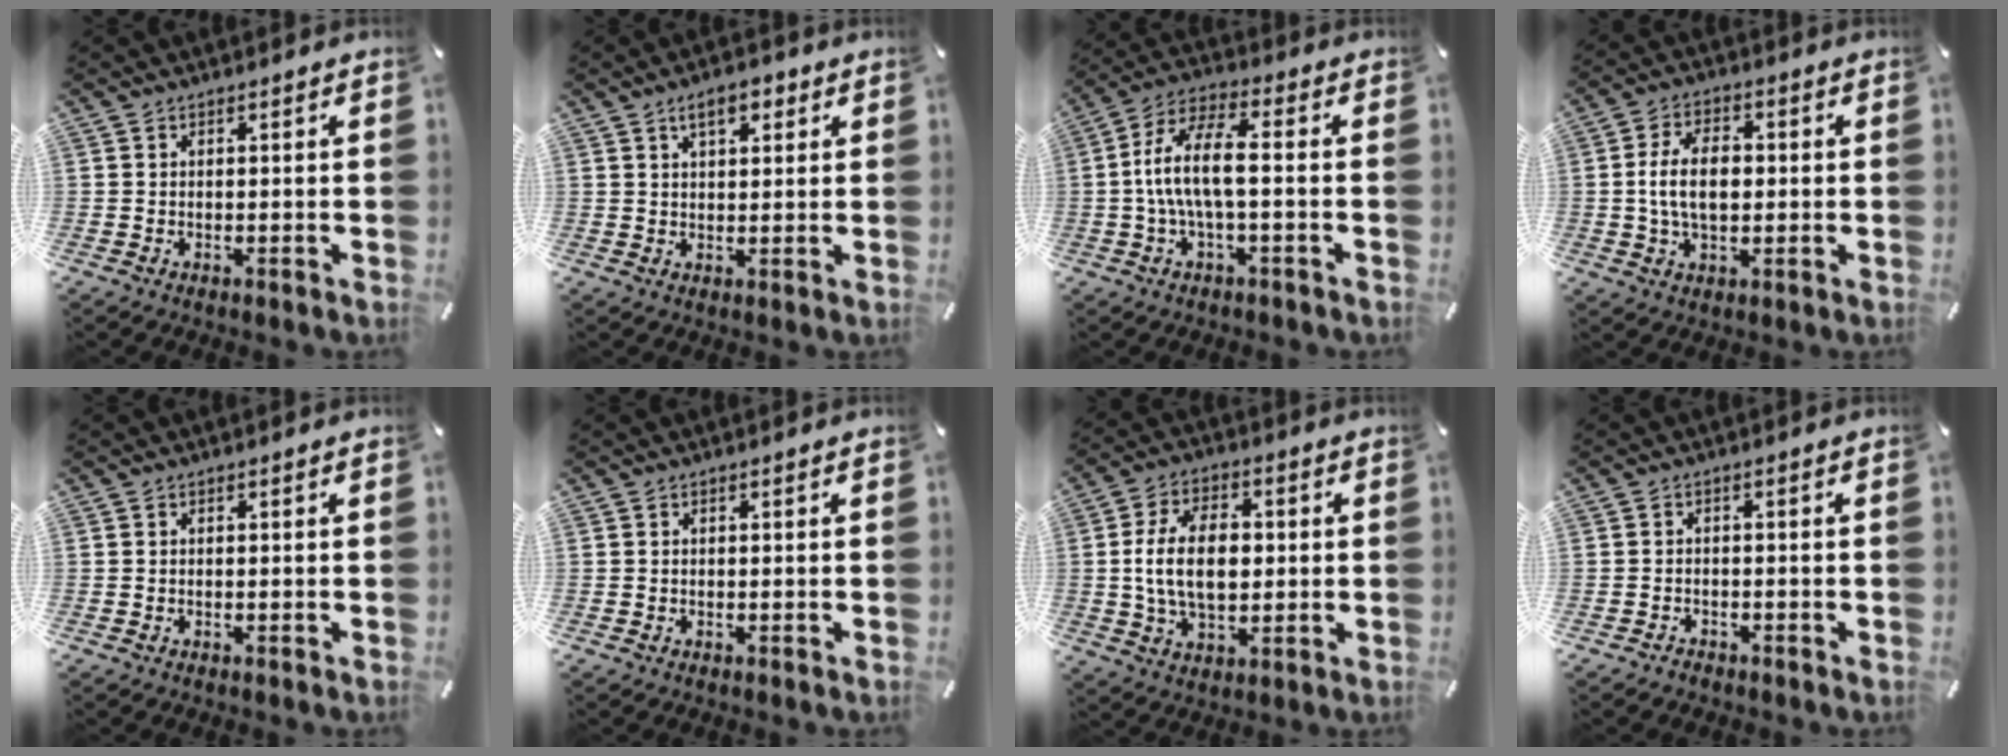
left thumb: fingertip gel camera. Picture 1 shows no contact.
{"total": 5.4, "force": [2.8, 2.7, 3.8], "torque": [-0.057, -0.003, 0.043]}
{"total": 11.6, "force": [-0.9, 4.0, 10.8], "torque": [-0.217, 0.002, -0.020]}
{"total": 9.7, "force": [0.1, 5.9, 7.7], "torque": [-0.151, 0.004, -0.005]}
{"total": 0.0}
{"total": 0.0}
{"total": 13.2, "force": [0.4, 8.3, 10.3], "torque": [-0.203, 0.008, 0.007]}
{"total": 1.2, "force": [-1.1, 0.5, 0.0], "torque": [0.000, 0.008, -0.026]}